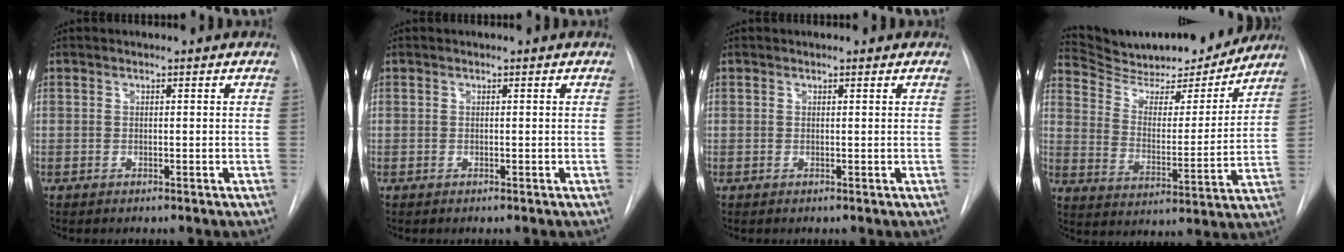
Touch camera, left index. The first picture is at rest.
{"total": 0.0}
{"total": 0.8, "force": [0.6, 0.4, 0.2], "torque": [-0.008, 0.001, 0.006]}
{"total": 18.3, "force": [17.3, 3.2, 5.0], "torque": [-0.080, -0.016, 0.262]}